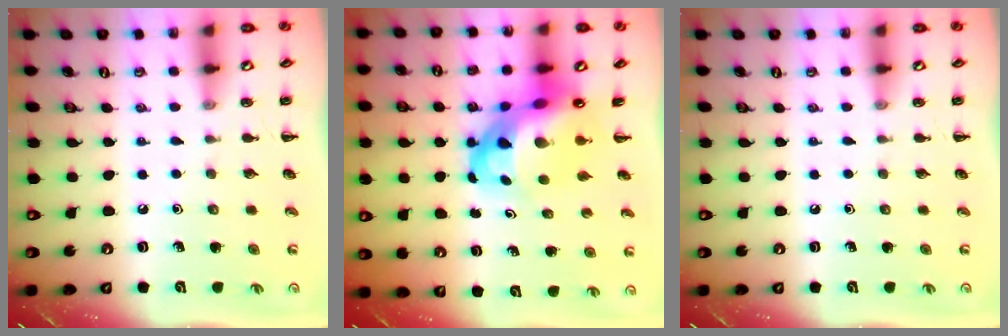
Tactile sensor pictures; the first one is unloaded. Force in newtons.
{"total": 9.5, "press": 9.1, "slide": 2.7}
{"total": 0.0}